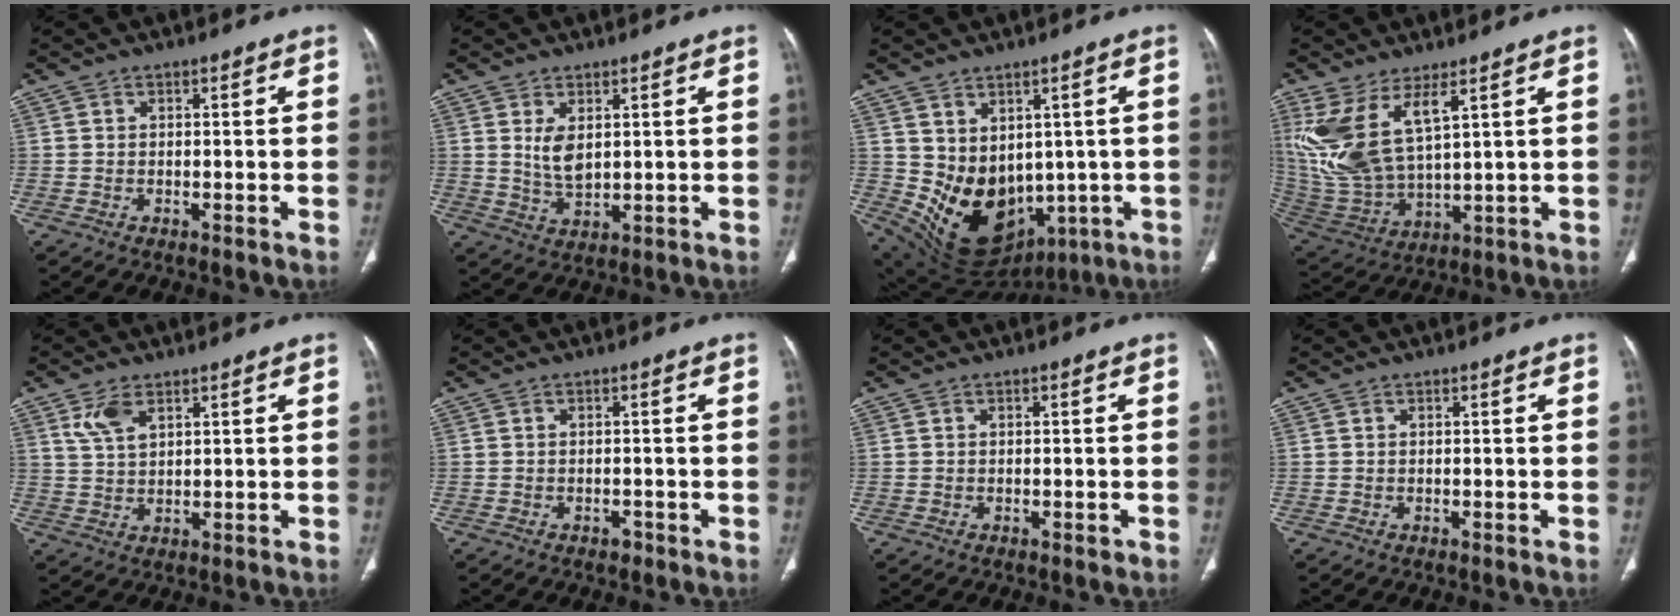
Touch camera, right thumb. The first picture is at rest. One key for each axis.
{"total": 4.8, "fx": 1.4, "fy": 2.5, "fz": 3.8, "tx": -0.068, "ty": -0.016, "tz": 0.038}
{"total": 15.7, "fx": -1.1, "fy": 11.8, "fz": 10.3, "tx": -0.144, "ty": -0.015, "tz": 0.031}
{"total": 14.6, "fx": 6.7, "fy": 5.8, "fz": 11.6, "tx": -0.254, "ty": -0.034, "tz": 0.157}
{"total": 4.6, "fx": 2.6, "fy": 2.3, "fz": 3.1, "tx": -0.060, "ty": -0.007, "tz": 0.059}
{"total": 1.1, "fx": -0.8, "fy": 0.6, "fz": 0.4, "tx": -0.004, "ty": 0.003, "tz": -0.012}
{"total": 0.5, "fx": -0.2, "fy": 0.3, "fz": 0.4, "tx": -0.002, "ty": -0.001, "tz": -0.004}
{"total": 0.0}